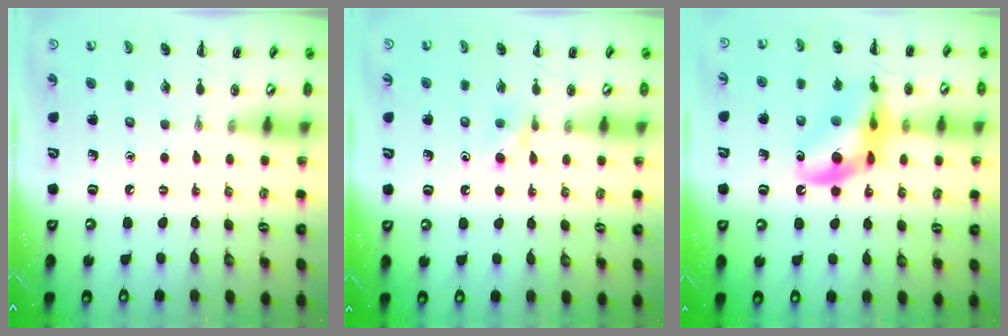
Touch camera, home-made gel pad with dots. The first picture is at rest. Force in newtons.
{"total": 2.9, "press": 2.7, "slide": 1.1}
{"total": 15.2, "press": 14.8, "slide": 3.4}